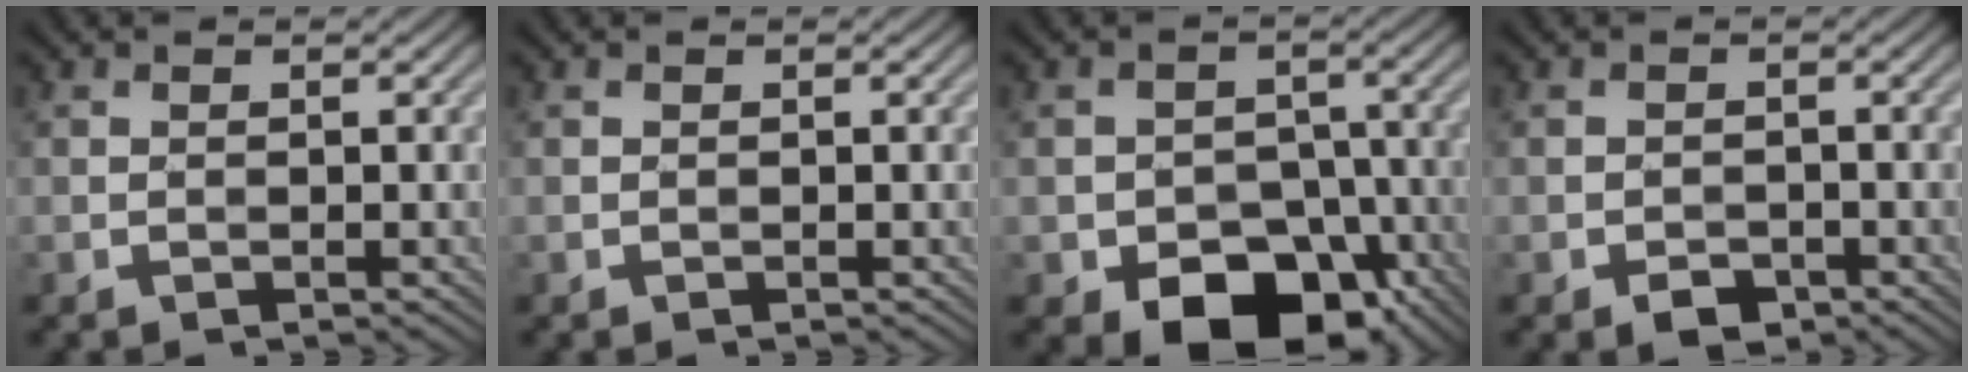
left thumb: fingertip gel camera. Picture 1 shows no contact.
{"total": 0.0}
{"total": 11.0, "force": [-6.0, 7.0, 6.0], "torque": [-0.091, -0.021, -0.095]}
{"total": 2.4, "force": [-1.5, 1.4, 1.2], "torque": [-0.018, -0.002, -0.027]}